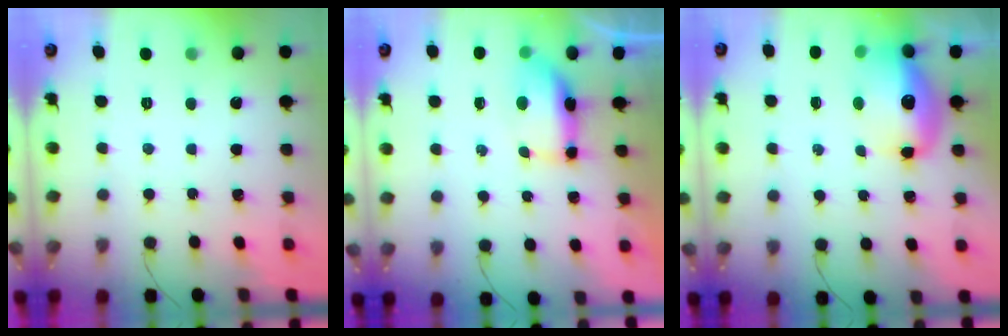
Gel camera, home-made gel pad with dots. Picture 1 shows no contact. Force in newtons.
{"total": 6.6, "press": 6.6, "slide": 0.9}
{"total": 12.0, "press": 11.7, "slide": 2.7}